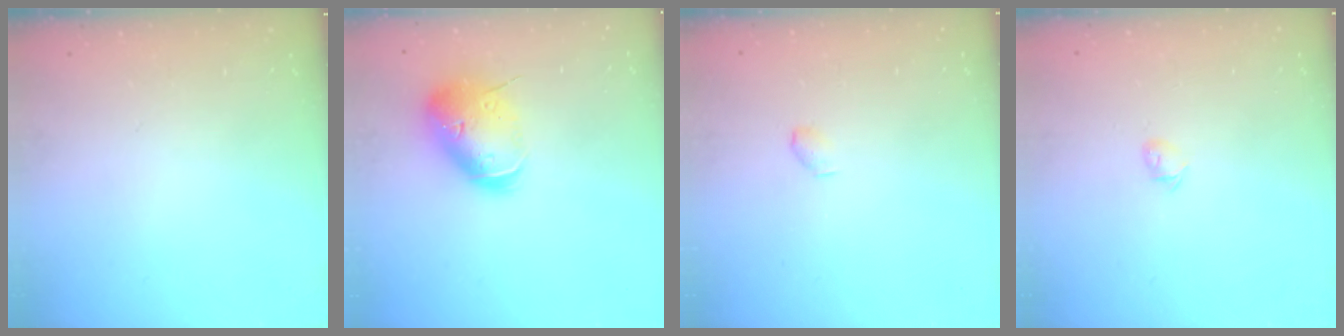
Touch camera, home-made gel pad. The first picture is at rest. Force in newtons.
{"total": 17.4, "press": 17.2, "slide": 2.6}
{"total": 2.9, "press": 2.9, "slide": 0.5}
{"total": 3.3, "press": 3.2, "slide": 0.8}